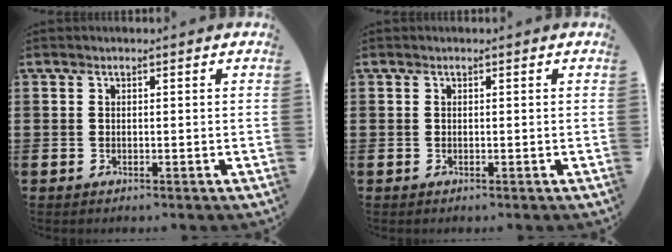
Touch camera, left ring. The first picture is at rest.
{"total": 0.0}